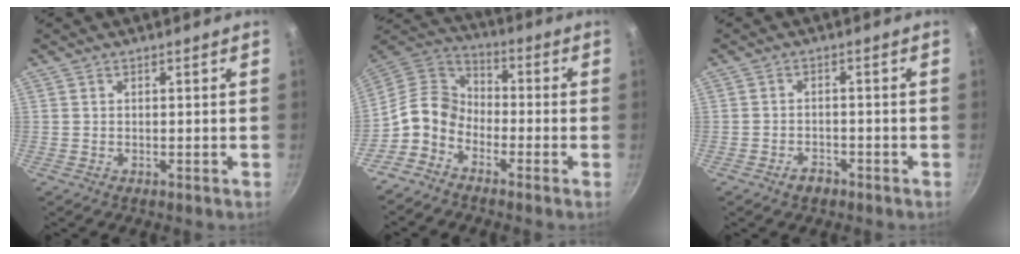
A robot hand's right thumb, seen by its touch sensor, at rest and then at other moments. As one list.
[{"total": 9.6, "force": [-4.3, 7.0, 4.9], "torque": [-0.076, 0.061, -0.115]}, {"total": 2.8, "force": [-1.9, 1.7, 1.2], "torque": [-0.012, 0.022, -0.028]}]